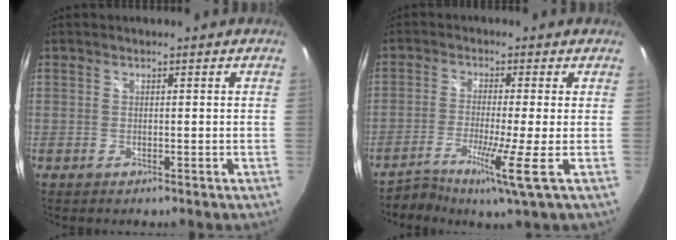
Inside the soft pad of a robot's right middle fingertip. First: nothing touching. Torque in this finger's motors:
{"motor_torque": [0.33, -0.32, 0.13, 0.07]}